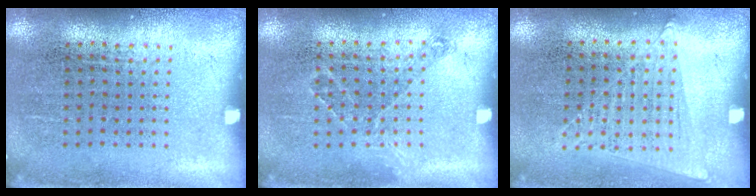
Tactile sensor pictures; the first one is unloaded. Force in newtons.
{"total": 0.8, "press": 0.7, "slide": 0.4}
{"total": 1.0, "press": 1.0, "slide": 0.4}